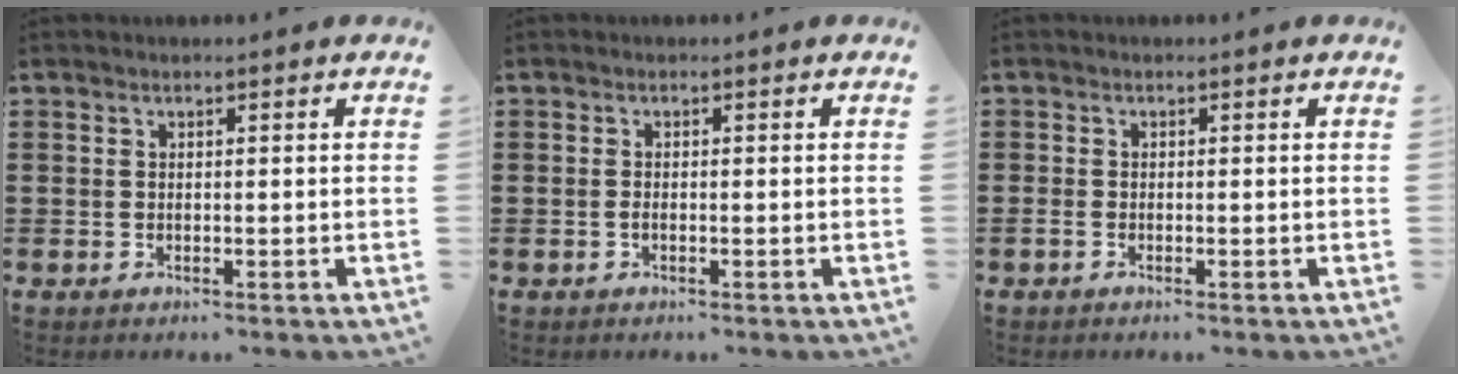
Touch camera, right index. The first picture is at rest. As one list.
[{"total": 0.6, "force": [-0.3, 0.1, 0.5], "torque": [-0.011, -0.004, -0.005]}, {"total": 0.7, "force": [-0.7, 0.1, 0.1], "torque": [-0.004, -0.003, -0.013]}]